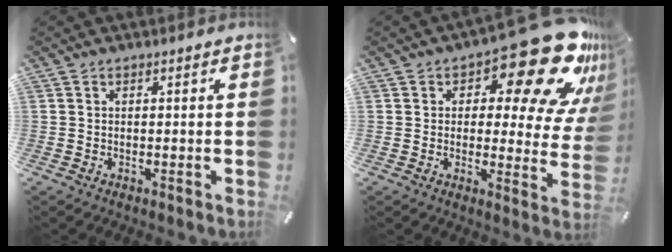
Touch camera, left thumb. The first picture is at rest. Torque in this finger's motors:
{"motor_torque": [2.52, 2.48, 1.80, -0.97, 0.10]}